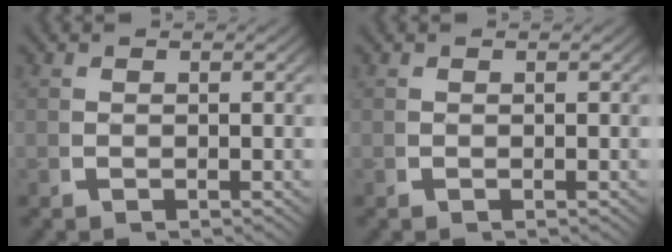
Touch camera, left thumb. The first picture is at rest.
{"total": 0.0}